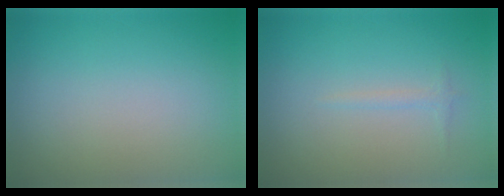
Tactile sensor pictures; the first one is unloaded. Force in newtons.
{"total": 0.7, "press": 0.7, "slide": 0.1}